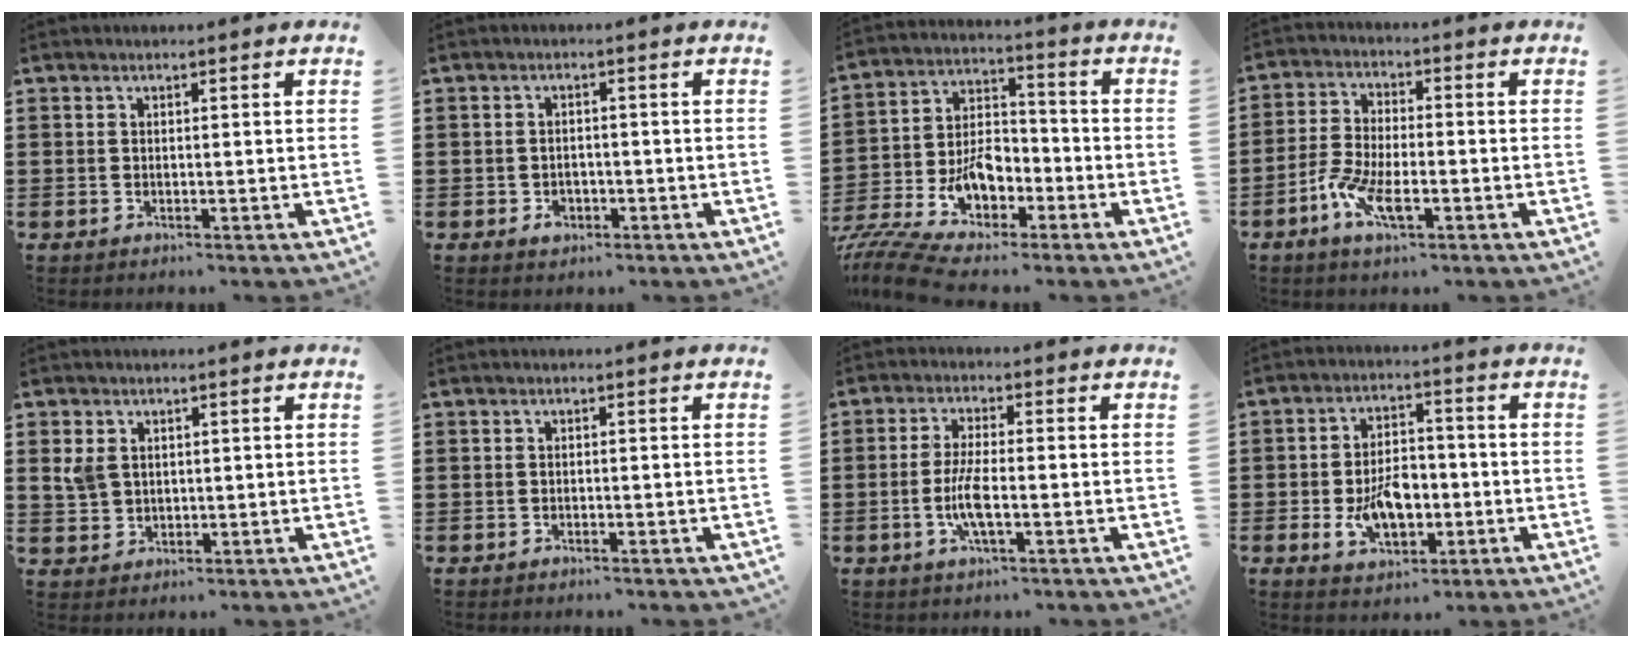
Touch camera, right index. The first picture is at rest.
{"total": 2.1, "force": [-1.1, 1.4, 1.1], "torque": [-0.022, 0.000, -0.022]}
{"total": 9.8, "force": [-5.8, 5.1, 6.0], "torque": [-0.148, -0.002, -0.115]}
{"total": 7.0, "force": [-3.4, 2.4, 5.6], "torque": [-0.130, -0.008, -0.066]}
{"total": 3.2, "force": [0.9, 2.5, 1.6], "torque": [-0.048, 0.007, 0.015]}
{"total": 0.6, "force": [-0.6, -0.1, 0.2], "torque": [-0.008, -0.005, -0.011]}
{"total": 5.3, "force": [-1.5, 1.1, 5.0], "torque": [-0.112, -0.008, -0.035]}
{"total": 8.1, "force": [-2.1, 4.6, 6.3], "torque": [-0.110, 0.000, -0.040]}